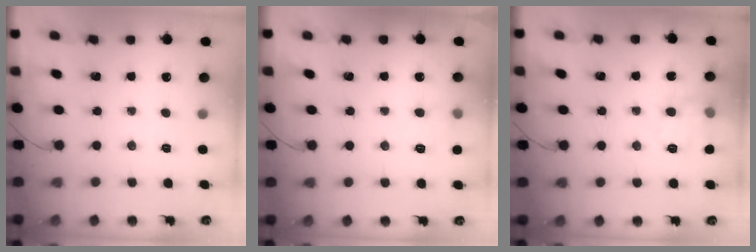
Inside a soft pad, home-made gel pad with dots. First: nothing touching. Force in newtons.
{"total": 6.3, "press": 6.1, "slide": 1.7}
{"total": 9.9, "press": 9.8, "slide": 0.6}